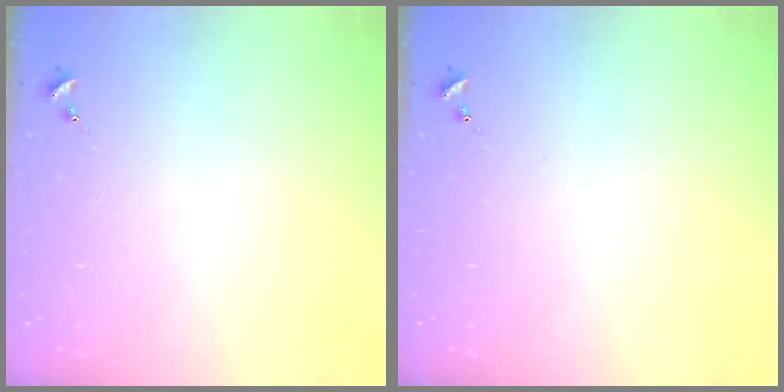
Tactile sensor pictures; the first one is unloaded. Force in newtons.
{"total": 0.0}